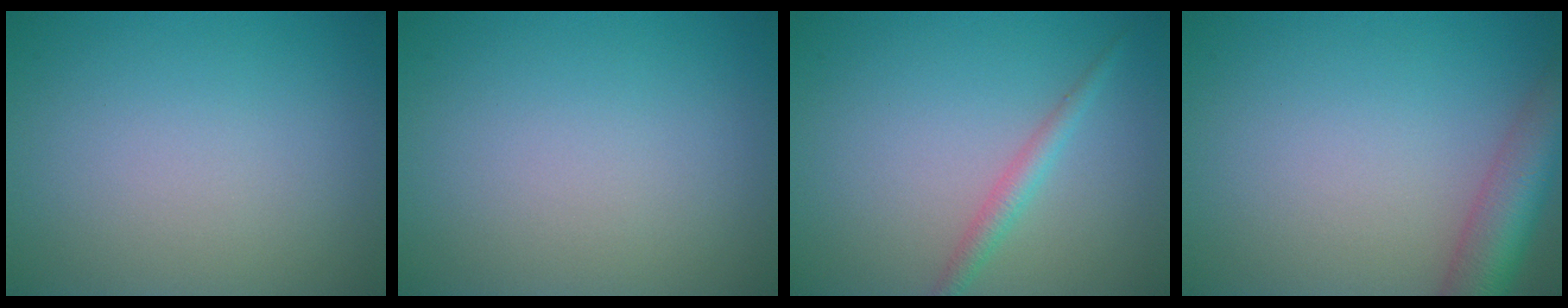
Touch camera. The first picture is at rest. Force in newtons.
{"total": 0.0}
{"total": 1.8, "press": 1.8, "slide": 0.1}
{"total": 6.0, "press": 6.0, "slide": 0.3}